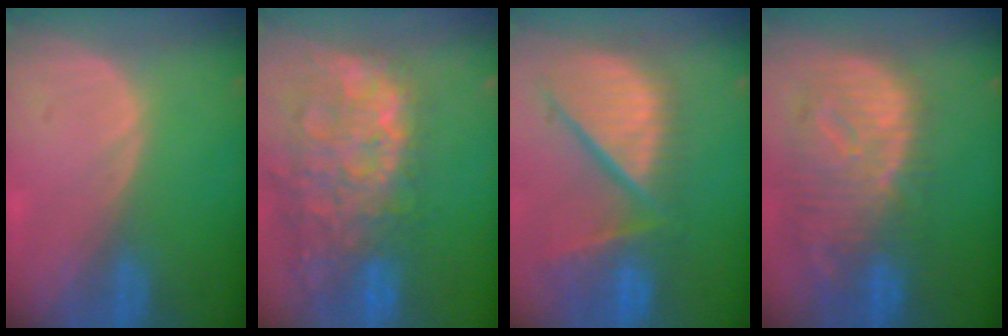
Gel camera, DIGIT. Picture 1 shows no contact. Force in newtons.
{"total": 14.7, "press": 11.9, "slide": 8.5}
{"total": 13.1, "press": 10.9, "slide": 7.3}
{"total": 12.5, "press": 10.8, "slide": 6.4}